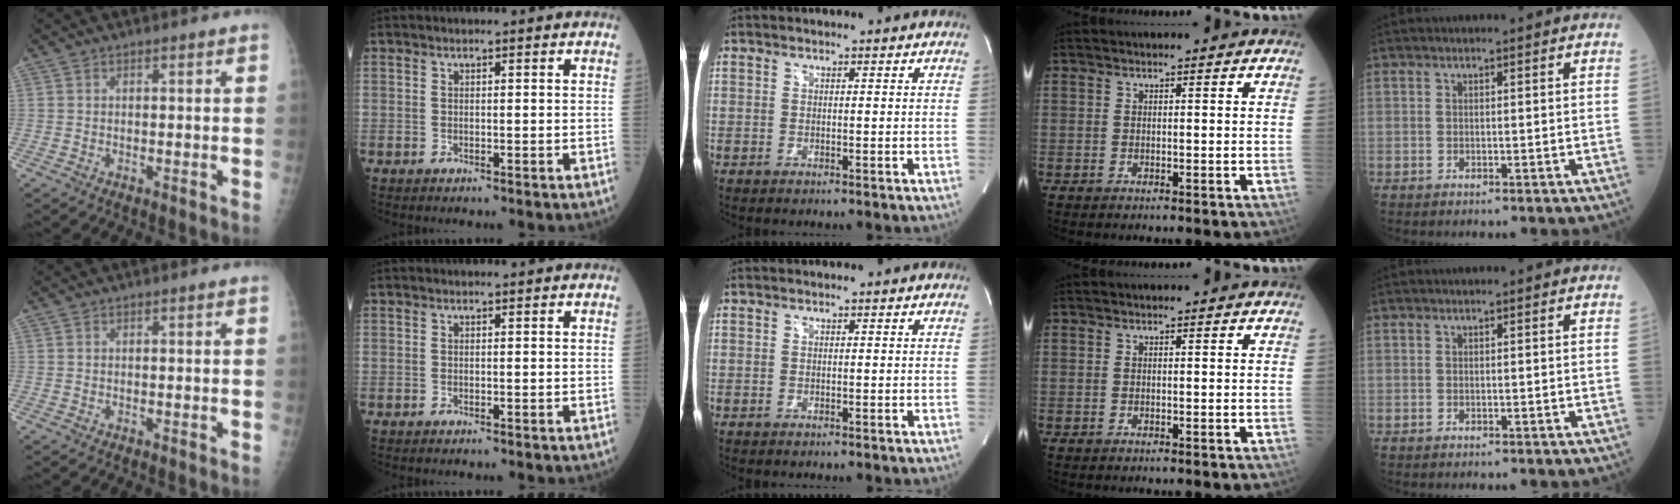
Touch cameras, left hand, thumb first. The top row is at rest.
{}